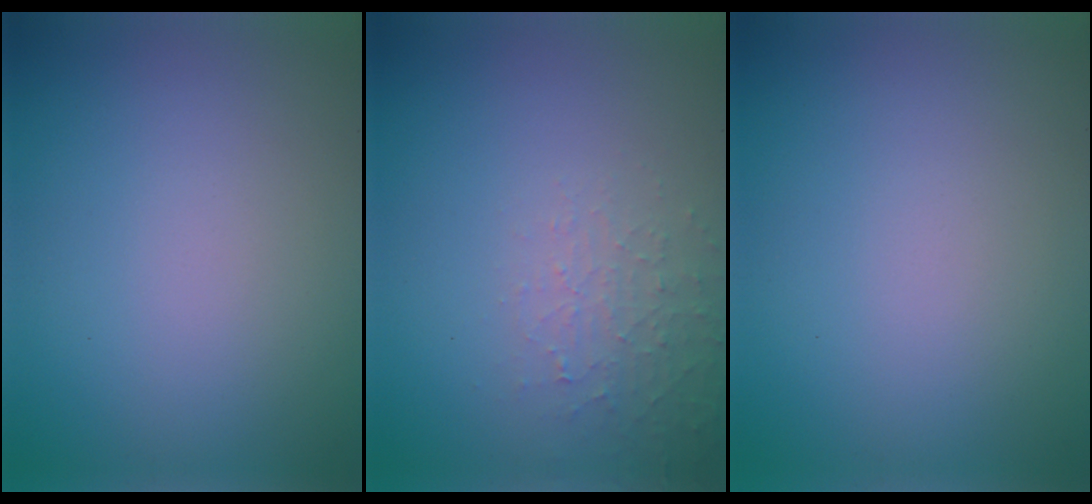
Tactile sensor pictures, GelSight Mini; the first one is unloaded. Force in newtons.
{"total": 2.1, "press": 2.0, "slide": 0.5}
{"total": 0.0}